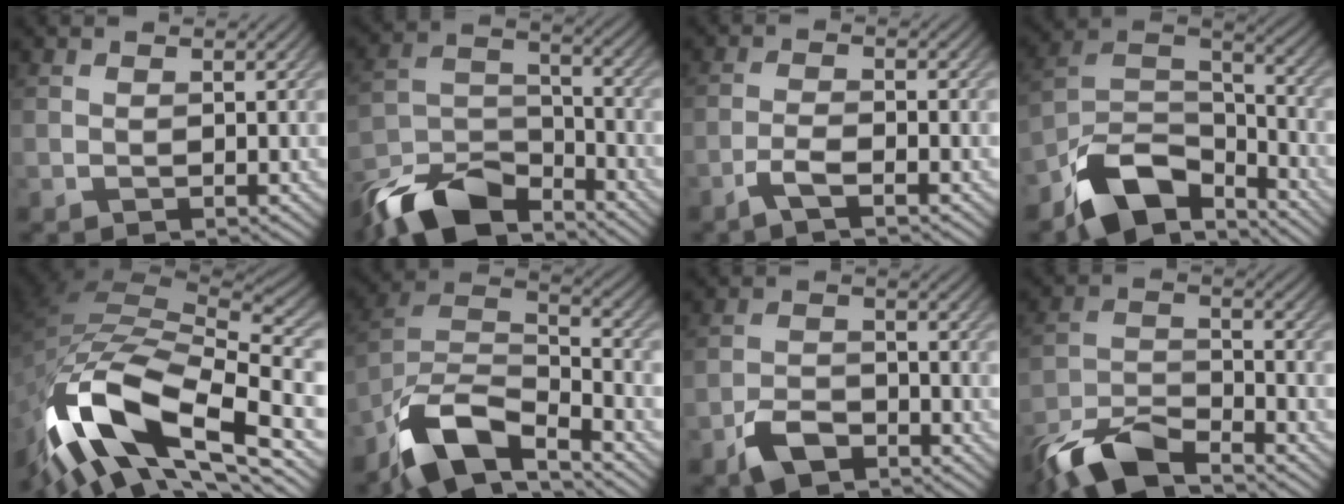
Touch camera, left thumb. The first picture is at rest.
{"total": 12.8, "force": [-10.2, 4.8, 6.0], "torque": [-0.127, -0.007, -0.201]}
{"total": 3.2, "force": [-2.1, 0.5, 2.3], "torque": [-0.049, 0.003, -0.054]}
{"total": 12.8, "force": [-9.2, 5.7, 6.8], "torque": [-0.127, -0.009, -0.183]}
{"total": 16.8, "force": [-7.4, 7.7, 13.0], "torque": [-0.293, -0.007, -0.136]}
{"total": 12.6, "force": [-9.0, 4.5, 7.7], "torque": [-0.155, -0.010, -0.185]}
{"total": 4.5, "force": [-3.2, 2.1, 2.4], "torque": [-0.049, -0.003, -0.069]}
{"total": 9.1, "force": [-7.3, 2.6, 4.8], "torque": [-0.101, -0.005, -0.153]}